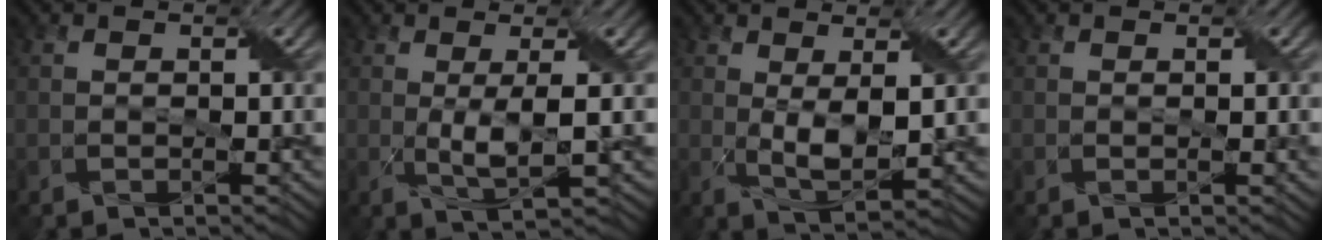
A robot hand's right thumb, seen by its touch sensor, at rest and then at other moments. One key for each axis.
{"total": 4.0, "fx": 0.1, "fy": 0.7, "fz": 3.9, "tx": -0.083, "ty": 0.001, "tz": 0.004}
{"total": 4.6, "fx": 0.6, "fy": 1.6, "fz": 4.3, "tx": -0.094, "ty": -0.006, "tz": 0.015}
{"total": 0.8, "fx": 0.1, "fy": 0.1, "fz": 0.8, "tx": -0.013, "ty": 0.001, "tz": 0.002}